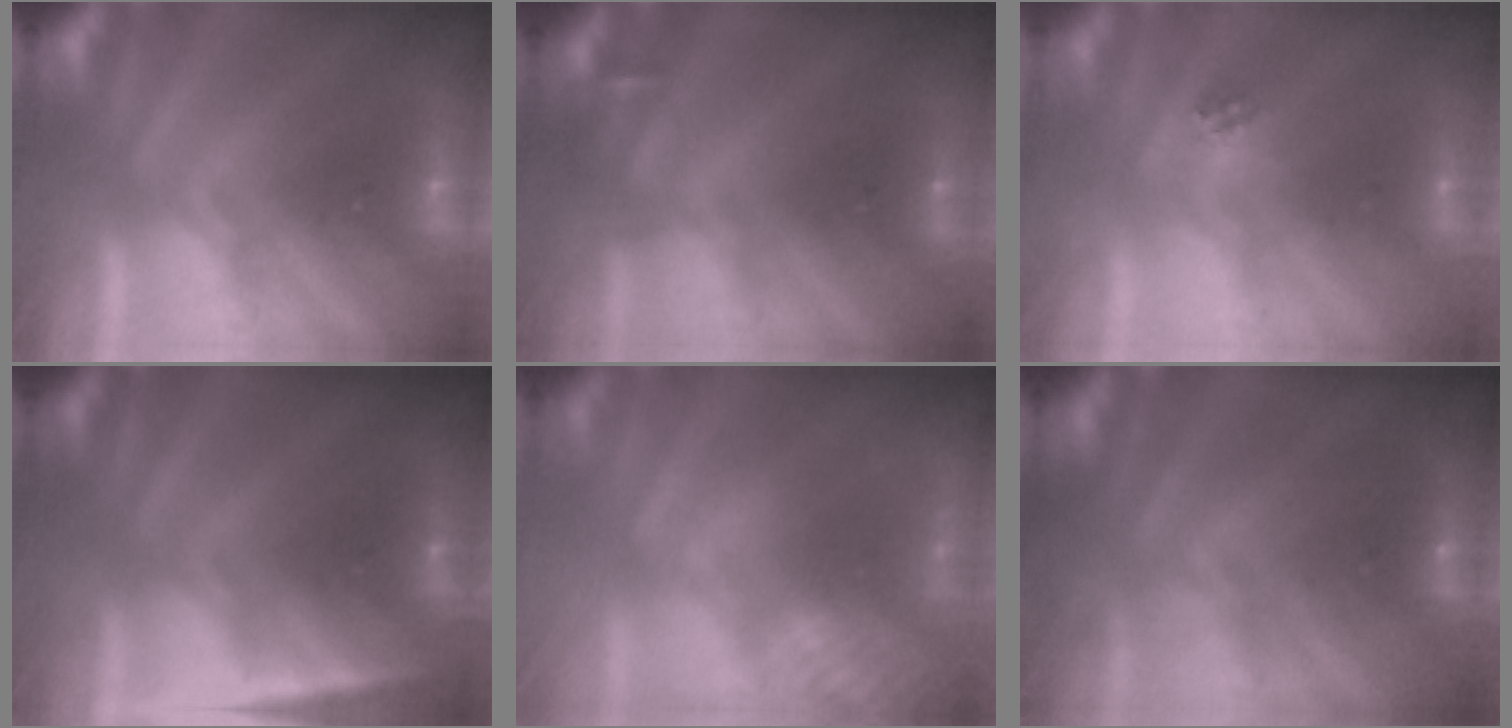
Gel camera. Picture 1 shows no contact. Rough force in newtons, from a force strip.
{"total": 3.1}
{"total": 2.1}
{"total": 4.6}
{"total": 4.8}
{"total": 7.2}